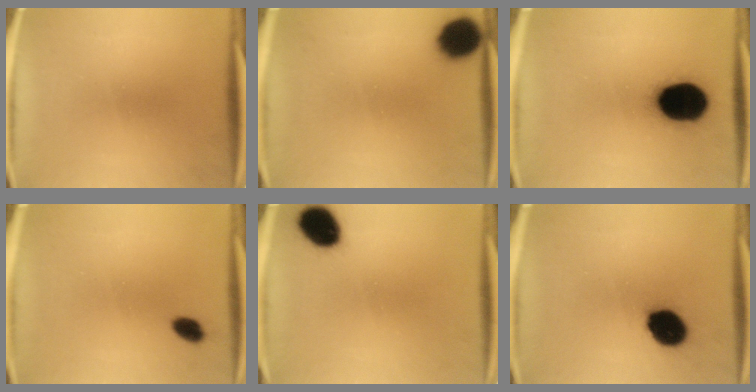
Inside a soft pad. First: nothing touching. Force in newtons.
{"total": 6.1}
{"total": 19.6}
{"total": 2.9}
{"total": 9.8}
{"total": 11.6}